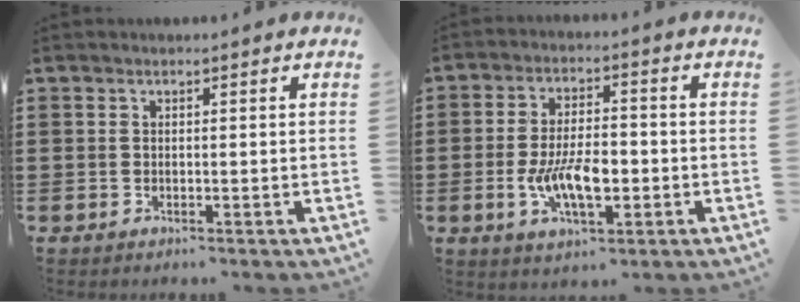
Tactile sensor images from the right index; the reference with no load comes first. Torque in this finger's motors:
{"motor_torque": [2.14, 0.00, 0.64, 0.21]}